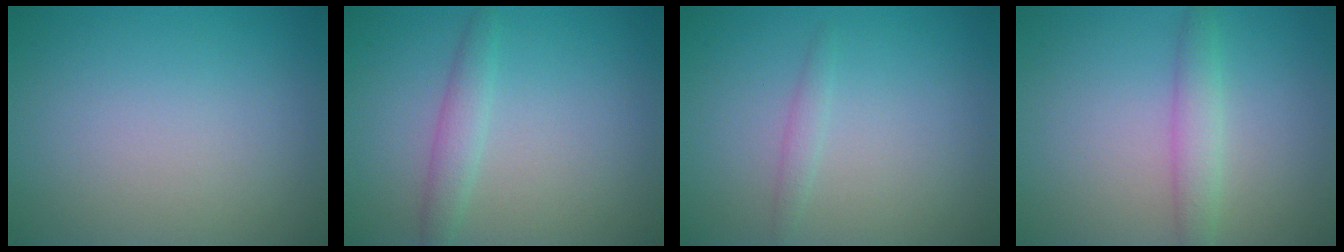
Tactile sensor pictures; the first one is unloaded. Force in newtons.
{"total": 2.1, "press": 2.1, "slide": 0.1}
{"total": 0.9, "press": 0.9, "slide": 0.1}
{"total": 2.3, "press": 2.3, "slide": 0.2}